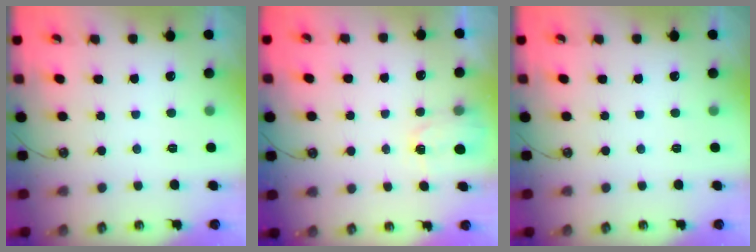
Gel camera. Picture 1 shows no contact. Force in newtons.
{"total": 2.4, "press": 2.4, "slide": 0.3}
{"total": 0.0}